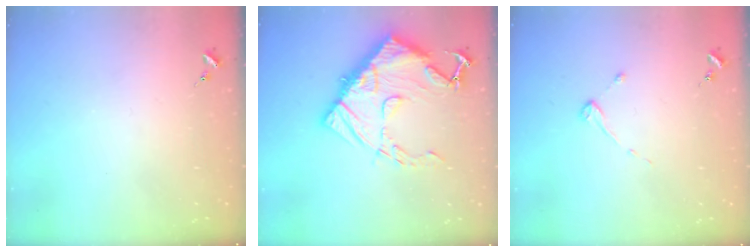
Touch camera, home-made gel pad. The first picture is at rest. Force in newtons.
{"total": 22.1, "press": 22.0, "slide": 2.0}
{"total": 2.7, "press": 2.7, "slide": 0.3}